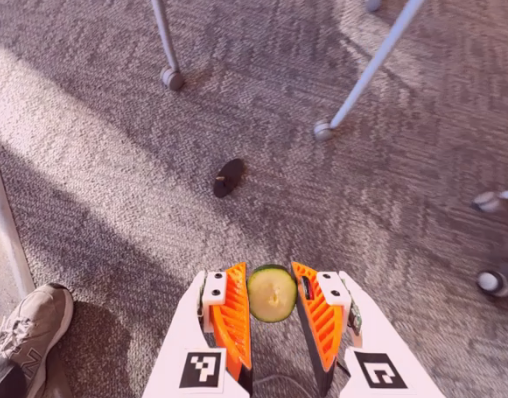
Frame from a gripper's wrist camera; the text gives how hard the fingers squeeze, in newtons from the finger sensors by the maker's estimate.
{"total": 8.5, "left": 8.6, "right": 8.3}